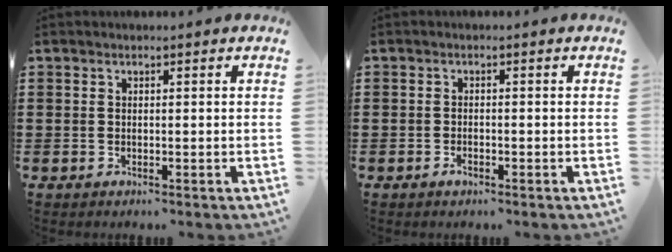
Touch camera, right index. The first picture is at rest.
{"total": 1.0, "force": [-0.6, 0.5, 0.6], "torque": [-0.012, -0.003, -0.010]}